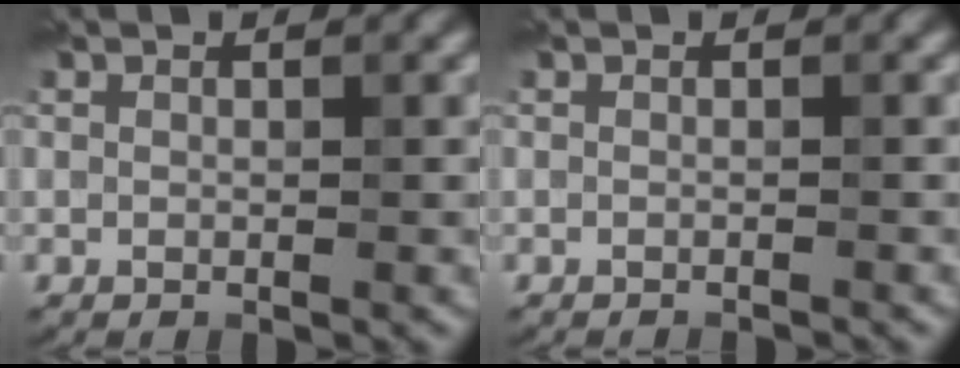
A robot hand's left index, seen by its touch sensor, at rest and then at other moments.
{"total": 1.2, "force": [-0.9, 0.3, 0.7], "torque": [0.004, -0.007, -0.021]}